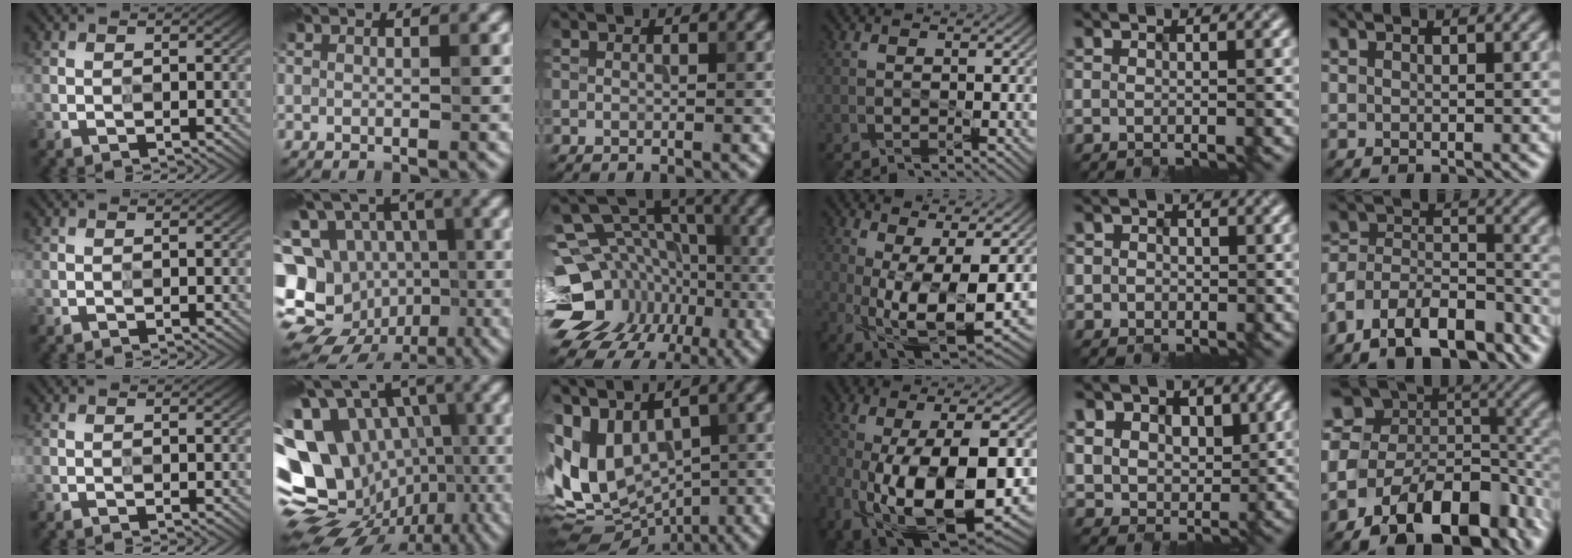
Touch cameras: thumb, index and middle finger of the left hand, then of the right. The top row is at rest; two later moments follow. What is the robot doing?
{"motion": "wipe", "object": "whiteboard"}